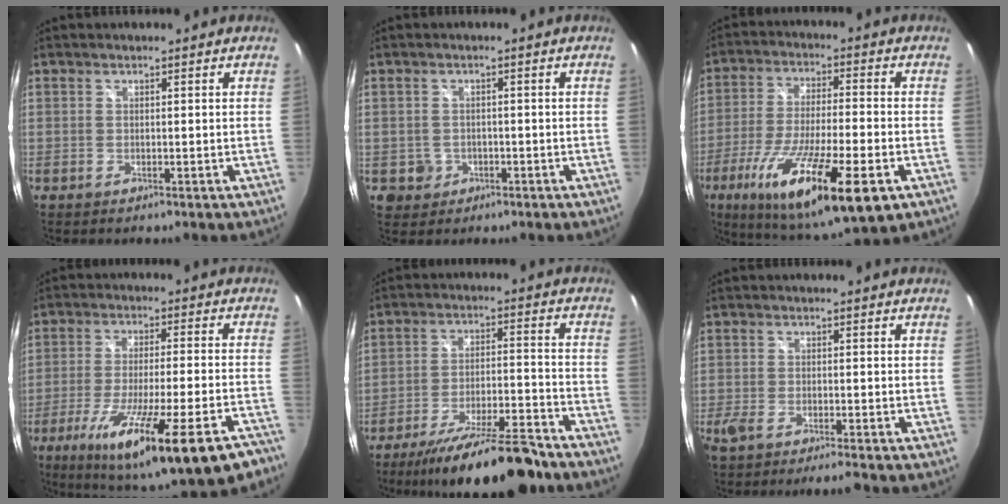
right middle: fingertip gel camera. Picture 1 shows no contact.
{"total": 3.5, "force": [-0.9, 3.3, 0.6], "torque": [-0.020, 0.002, -0.008]}
{"total": 21.9, "force": [-10.0, 4.4, 19.0], "torque": [-0.358, -0.058, -0.166]}
{"total": 26.3, "force": [-17.2, 4.4, 19.5], "torque": [-0.326, -0.082, -0.250]}
{"total": 18.1, "force": [-15.2, 2.7, 9.6], "torque": [-0.174, -0.019, -0.229]}
{"total": 2.9, "force": [-2.4, -0.3, 1.6], "torque": [-0.037, -0.012, -0.048]}